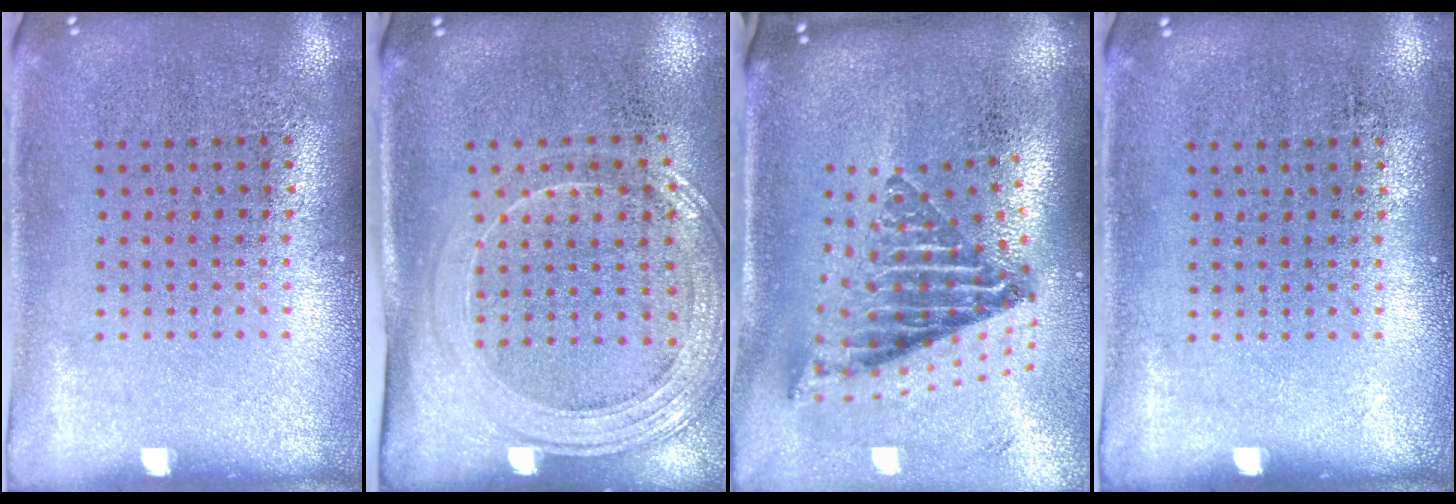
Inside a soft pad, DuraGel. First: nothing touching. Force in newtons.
{"total": 1.9, "press": 1.7, "slide": 1.0}
{"total": 2.5, "press": 1.6, "slide": 1.9}
{"total": 0.0}